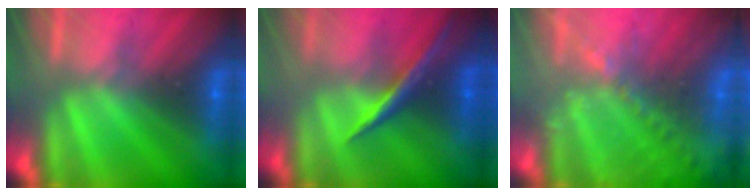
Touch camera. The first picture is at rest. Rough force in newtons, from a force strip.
{"total": 1.5}
{"total": 7.6}